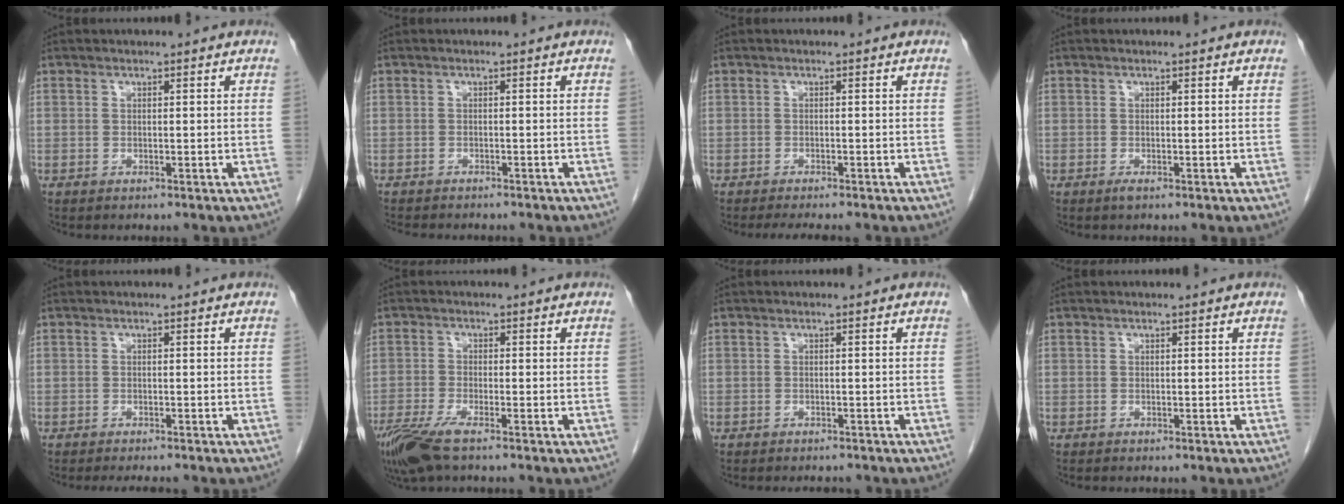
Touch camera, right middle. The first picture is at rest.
{"total": 7.5, "force": [-6.5, 1.8, 3.2], "torque": [-0.040, -0.004, -0.084]}
{"total": 4.6, "force": [-4.0, 0.8, 2.1], "torque": [-0.022, -0.007, -0.054]}
{"total": 0.7, "force": [-0.4, 0.1, 0.5], "torque": [-0.010, -0.002, -0.006]}
{"total": 3.6, "force": [-3.2, 0.6, 1.5], "torque": [-0.011, -0.005, -0.041]}
{"total": 6.8, "force": [-4.7, 1.1, 4.8], "torque": [-0.095, -0.017, -0.088]}
{"total": 2.7, "force": [-2.4, 0.9, 0.7], "torque": [-0.008, -0.003, -0.028]}
{"total": 0.0}